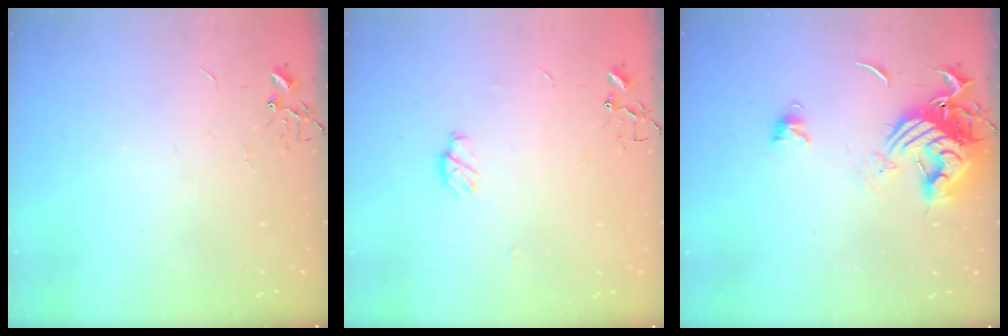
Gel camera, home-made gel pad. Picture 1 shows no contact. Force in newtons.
{"total": 4.9, "press": 4.9, "slide": 0.3}
{"total": 14.0, "press": 13.9, "slide": 1.7}